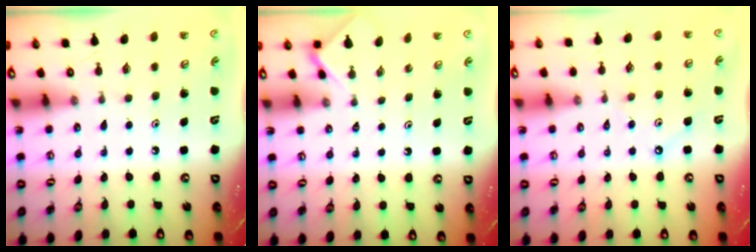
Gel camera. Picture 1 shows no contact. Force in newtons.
{"total": 3.4, "press": 3.3, "slide": 0.6}
{"total": 2.9, "press": 2.9, "slide": 0.5}